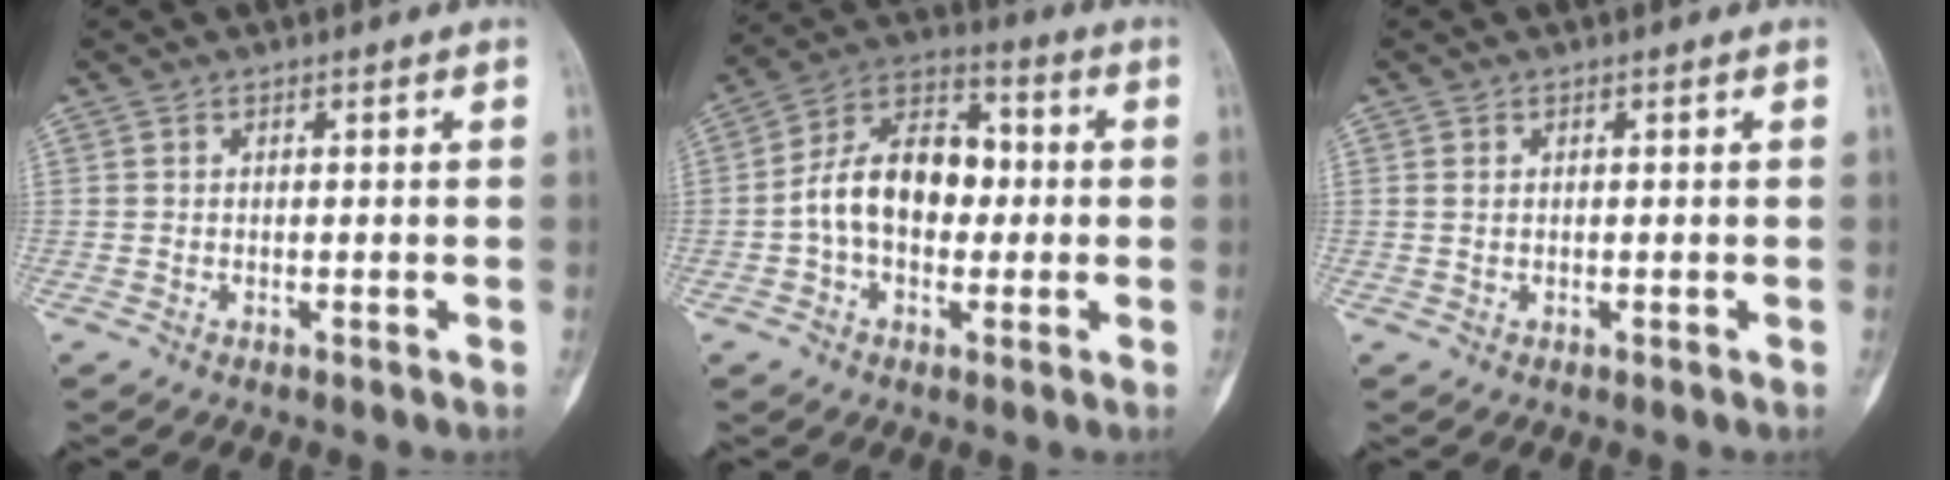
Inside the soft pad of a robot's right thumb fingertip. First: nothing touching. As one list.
[{"total": 14.0, "force": [-0.7, 9.4, 10.4], "torque": [-0.157, 0.040, -0.020]}, {"total": 0.8, "force": [0.2, 0.6, 0.5], "torque": [-0.012, 0.003, 0.007]}]